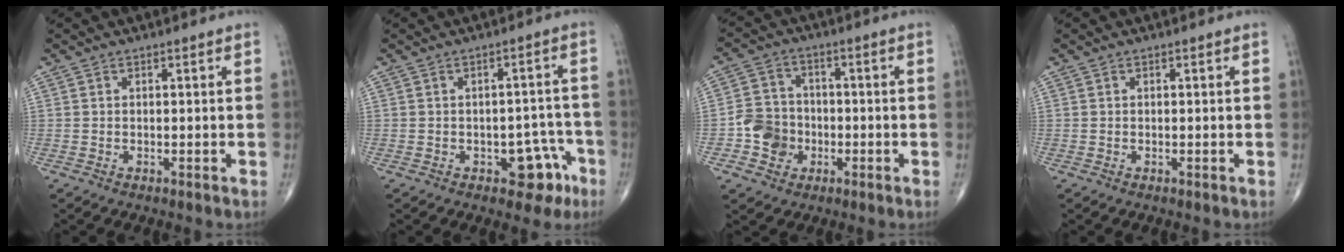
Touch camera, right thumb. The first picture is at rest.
{"total": 6.7, "force": [-3.0, 4.1, 4.3], "torque": [-0.014, 0.030, -0.033]}
{"total": 7.5, "force": [-2.2, 6.7, 2.6], "torque": [-0.015, 0.020, -0.043]}
{"total": 0.0}